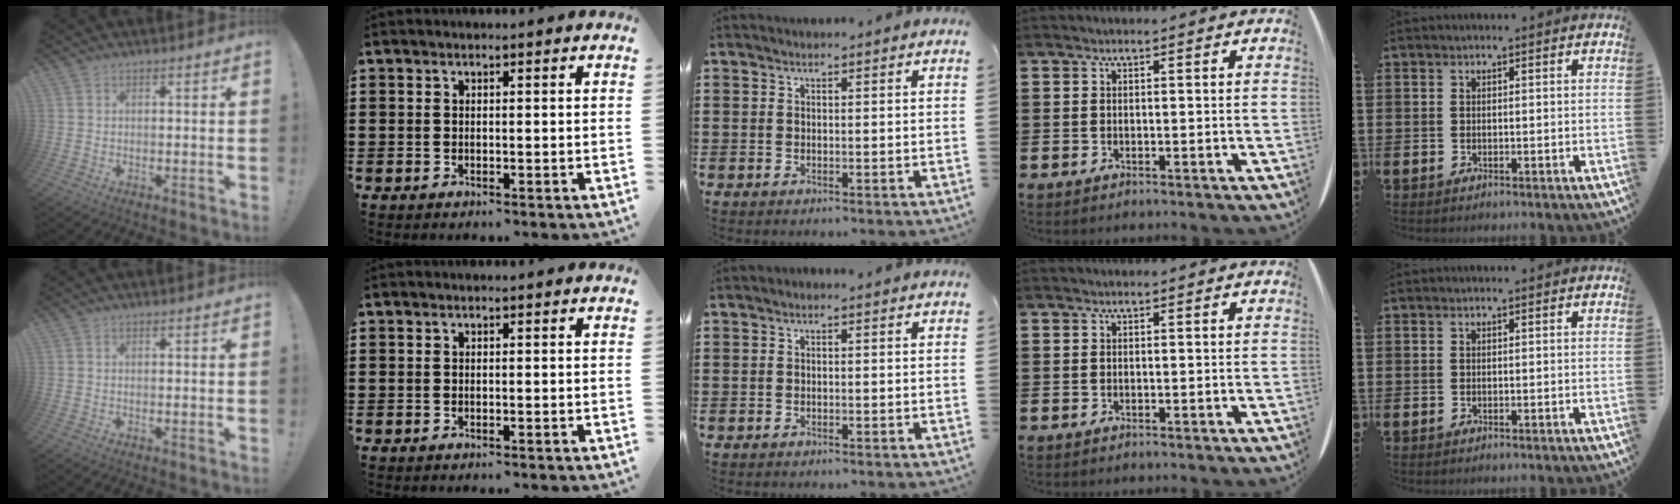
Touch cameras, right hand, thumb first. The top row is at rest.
{}